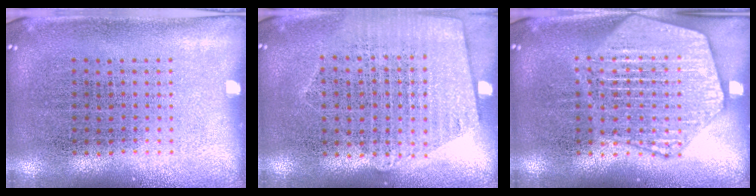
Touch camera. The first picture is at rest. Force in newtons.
{"total": 1.3, "press": 1.2, "slide": 0.5}
{"total": 3.9, "press": 3.9, "slide": 0.5}